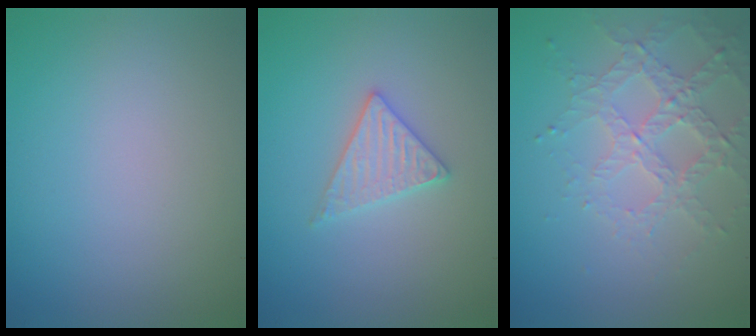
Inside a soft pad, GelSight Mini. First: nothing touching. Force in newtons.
{"total": 2.6, "press": 2.6, "slide": 0.3}
{"total": 3.3, "press": 3.2, "slide": 0.6}